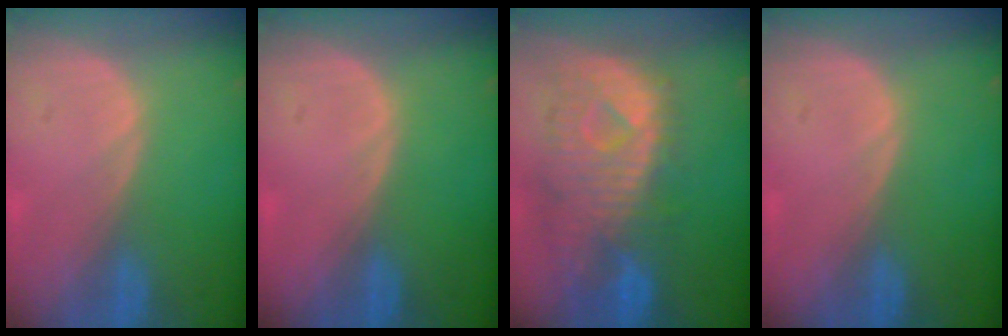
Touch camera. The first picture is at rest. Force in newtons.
{"total": 0.0}
{"total": 11.2, "press": 9.8, "slide": 5.4}
{"total": 0.0}